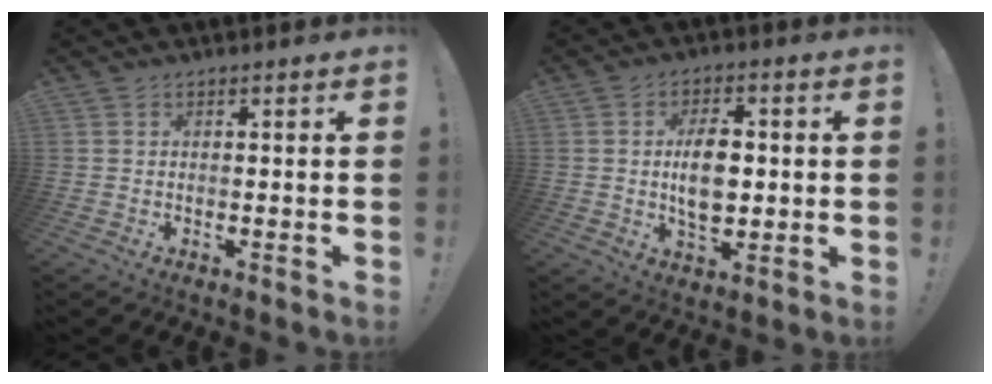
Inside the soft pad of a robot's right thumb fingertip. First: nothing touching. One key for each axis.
{"total": 10.3, "fx": 0.3, "fy": 6.2, "fz": 8.2, "tx": -0.150, "ty": -0.002, "tz": 0.001}